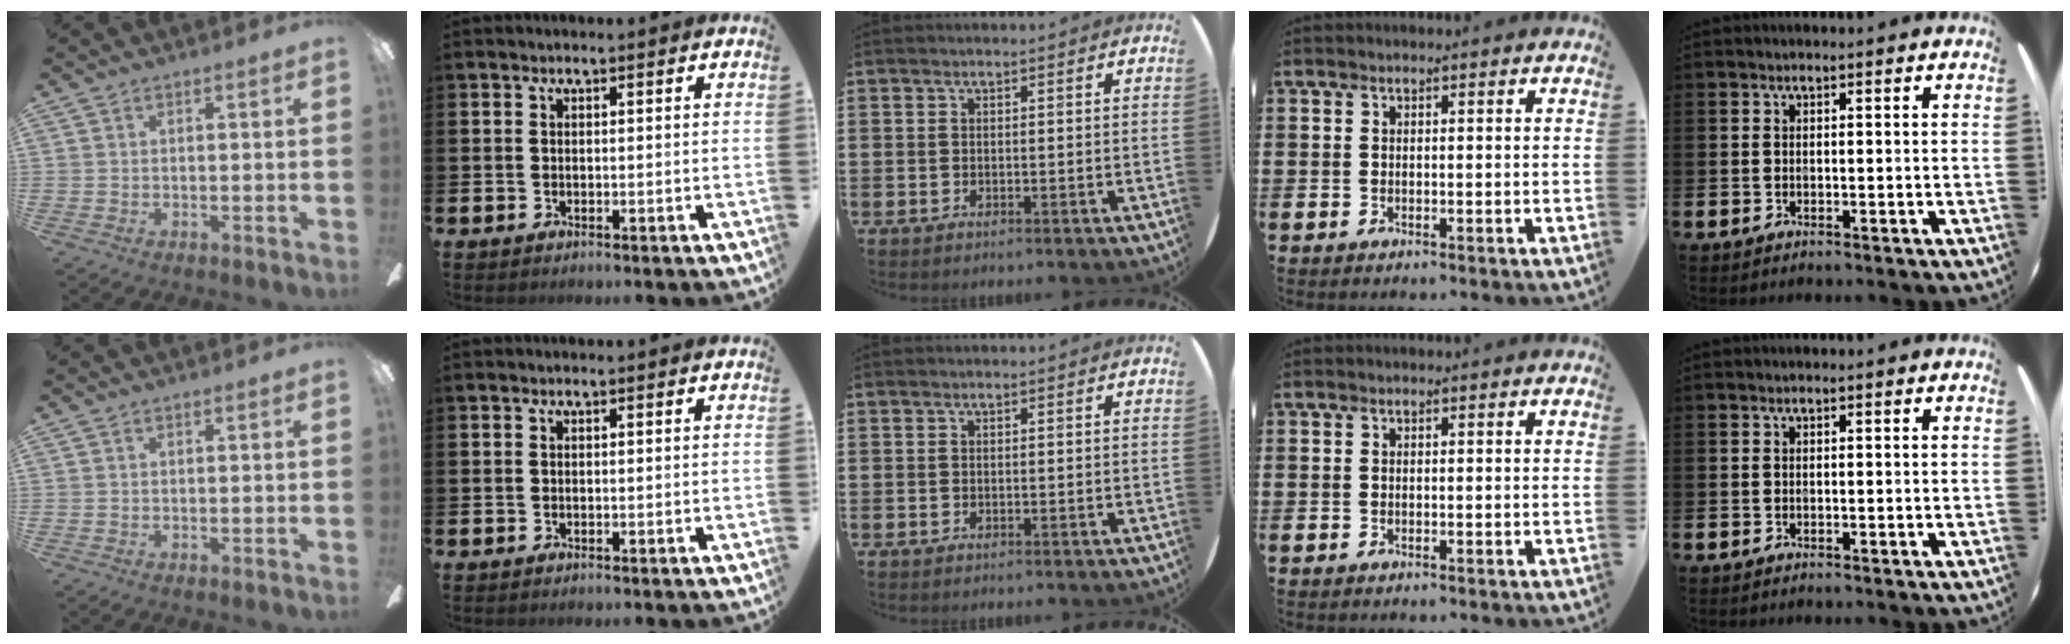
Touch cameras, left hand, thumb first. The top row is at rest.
{}